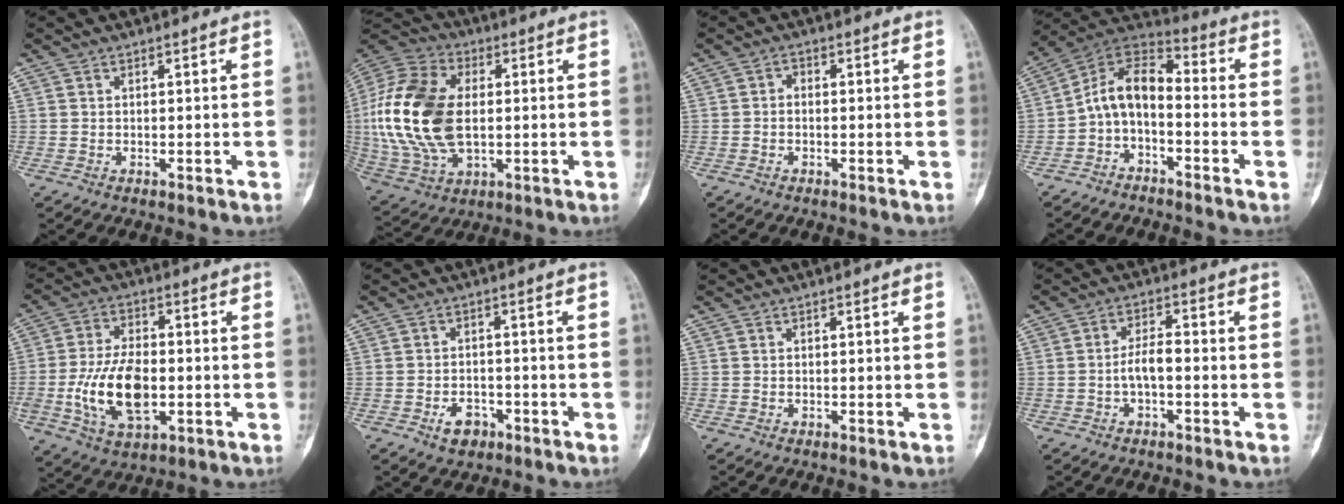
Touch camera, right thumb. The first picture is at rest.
{"total": 21.8, "force": [0.8, 13.5, 17.1], "torque": [-0.354, 0.001, 0.020]}
{"total": 1.0, "force": [-0.3, 0.7, 0.7], "torque": [-0.005, 0.004, -0.011]}
{"total": 9.5, "force": [-2.7, 5.4, 7.4], "torque": [-0.121, 0.071, -0.066]}
{"total": 14.1, "force": [-2.4, 7.8, 11.5], "torque": [-0.210, 0.006, -0.036]}
{"total": 4.2, "force": [-2.2, 2.9, 2.1], "torque": [-0.023, 0.018, -0.029]}
{"total": 0.0}
{"total": 4.0, "force": [-1.1, 1.6, 3.5], "torque": [-0.062, 0.018, -0.022]}